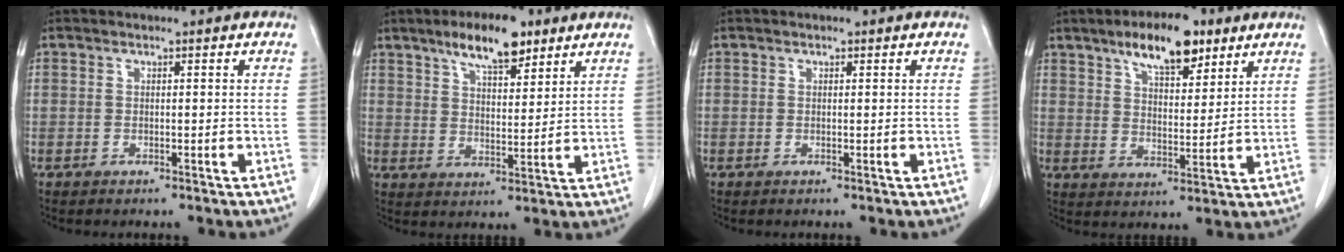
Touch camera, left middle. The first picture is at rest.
{"total": 9.0, "force": [6.1, 2.9, 6.0], "torque": [-0.101, 0.006, 0.104]}
{"total": 0.0}
{"total": 10.2, "force": [6.7, 3.7, 6.8], "torque": [-0.111, 0.007, 0.111]}